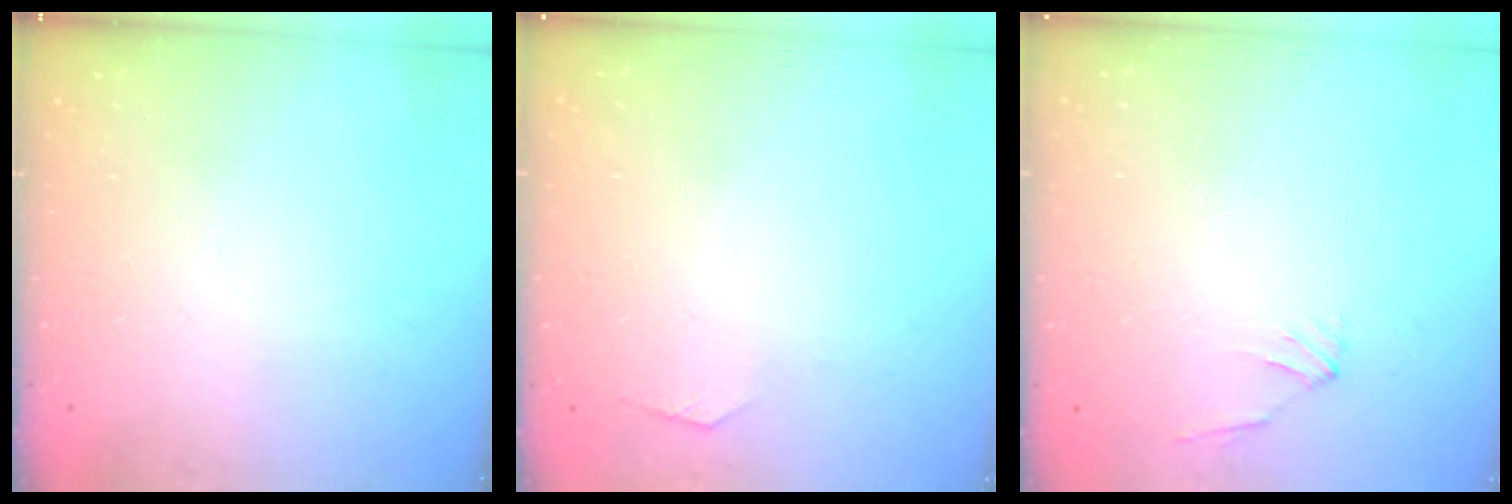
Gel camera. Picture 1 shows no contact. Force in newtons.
{"total": 1.4, "press": 1.4, "slide": 0.3}
{"total": 1.0, "press": 0.8, "slide": 0.6}